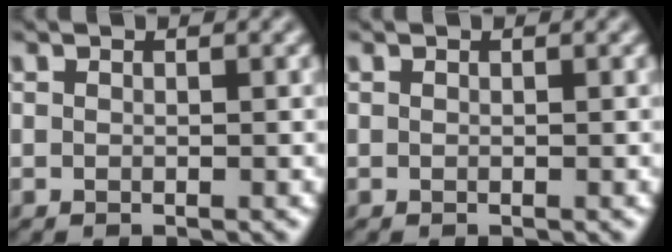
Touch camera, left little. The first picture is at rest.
{"total": 0.0}